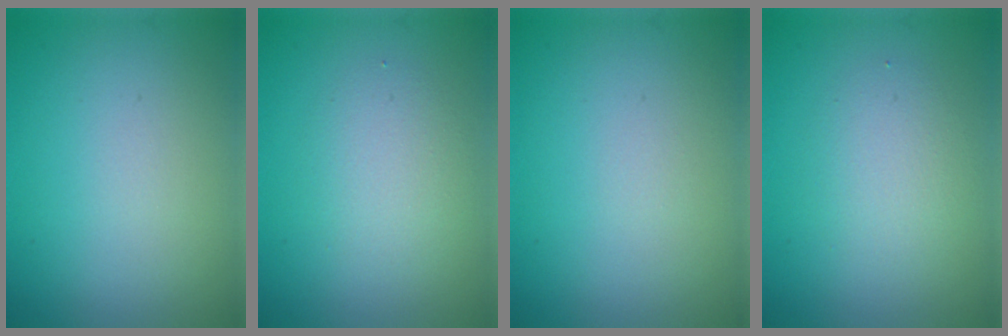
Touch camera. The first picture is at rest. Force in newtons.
{"total": 2.5, "press": 2.5, "slide": 0.1}
{"total": 0.0}
{"total": 2.4, "press": 2.4, "slide": 0.2}